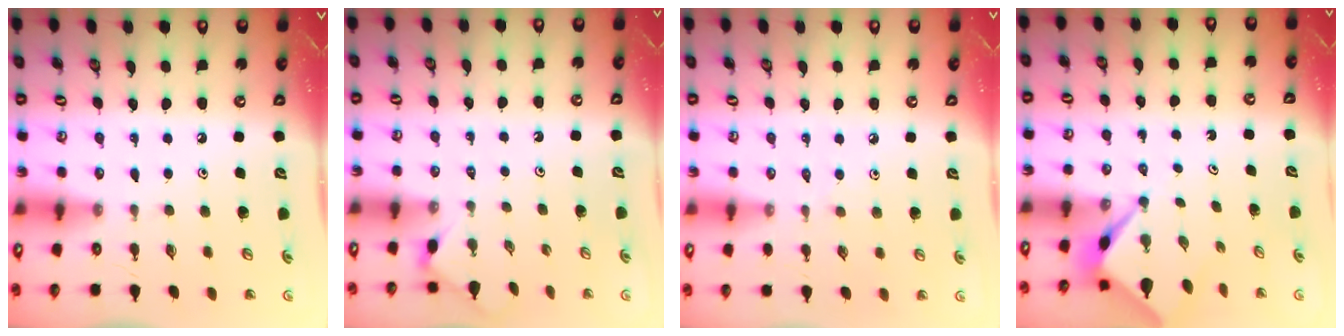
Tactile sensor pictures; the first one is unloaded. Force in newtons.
{"total": 1.6, "press": 1.5, "slide": 0.4}
{"total": 2.9, "press": 2.8, "slide": 0.6}
{"total": 2.6, "press": 2.6, "slide": 0.2}